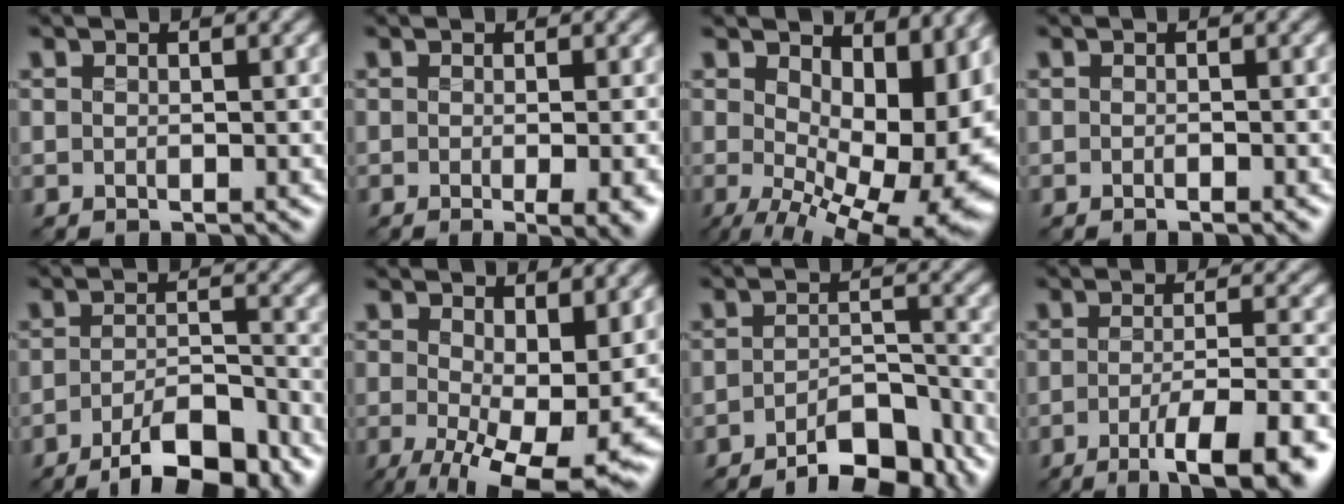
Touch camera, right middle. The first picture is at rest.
{"total": 4.5, "force": [-1.1, 1.5, 4.1], "torque": [-0.041, -0.011, -0.006]}
{"total": 16.2, "force": [0.3, 8.2, 14.0], "torque": [-0.170, -0.028, 0.035]}
{"total": 0.8, "force": [-0.5, 0.1, 0.6], "torque": [-0.008, -0.002, -0.007]}
{"total": 7.0, "force": [-4.7, 2.0, 4.8], "torque": [-0.078, 0.000, -0.077]}
{"total": 10.5, "force": [-1.7, 4.3, 9.4], "torque": [-0.153, -0.024, -0.014]}
{"total": 6.4, "force": [-4.9, 1.7, 3.7], "torque": [-0.054, 0.003, -0.074]}
{"total": 8.1, "force": [-4.2, 1.8, 6.7], "torque": [-0.088, -0.003, -0.063]}